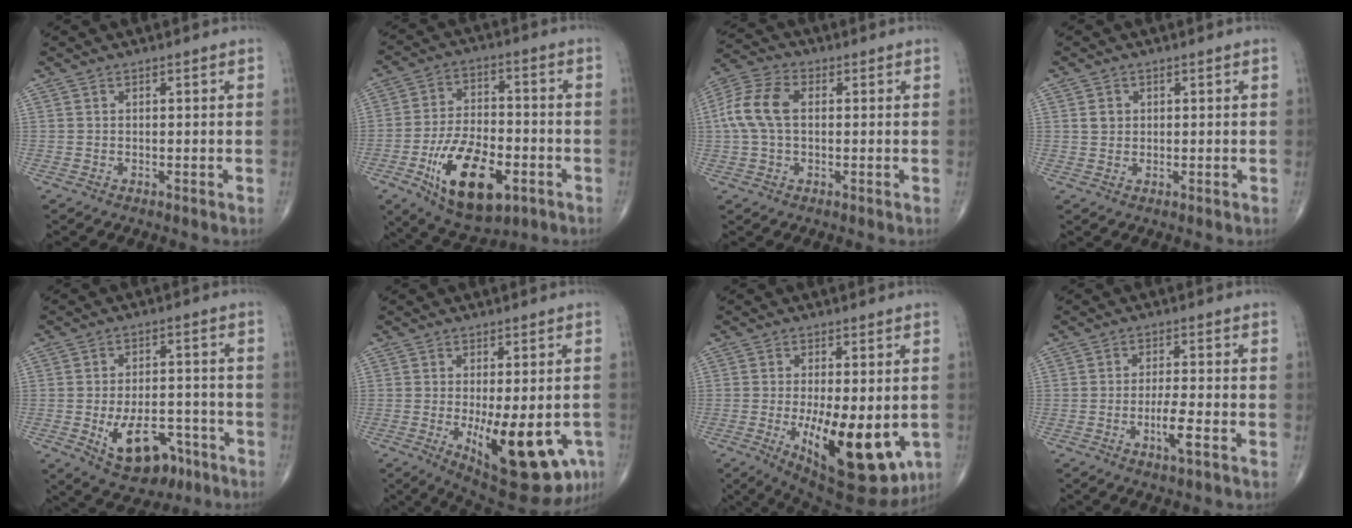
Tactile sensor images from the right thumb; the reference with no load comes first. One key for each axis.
{"total": 17.7, "fx": -6.9, "fy": 8.9, "fz": 13.7, "tx": -0.215, "ty": 0.020, "tz": -0.109}
{"total": 9.4, "fx": 0.7, "fy": 5.8, "fz": 7.3, "tx": -0.166, "ty": 0.026, "tz": 0.009}
{"total": 2.1, "fx": 0.5, "fy": 1.8, "fz": 0.9, "tx": -0.008, "ty": -0.001, "tz": 0.009}
{"total": 12.0, "fx": -5.0, "fy": 7.1, "fz": 8.3, "tx": -0.109, "ty": 0.028, "tz": -0.065}
{"total": 18.1, "fx": -5.4, "fy": 7.1, "fz": 15.7, "tx": -0.176, "ty": -0.016, "tz": -0.055}
{"total": 18.1, "fx": -4.2, "fy": 7.3, "fz": 16.0, "tx": -0.214, "ty": -0.027, "tz": -0.042}
{"total": 5.0, "fx": -1.9, "fy": 0.8, "fz": 4.5, "tx": -0.089, "ty": 0.004, "tz": -0.035}